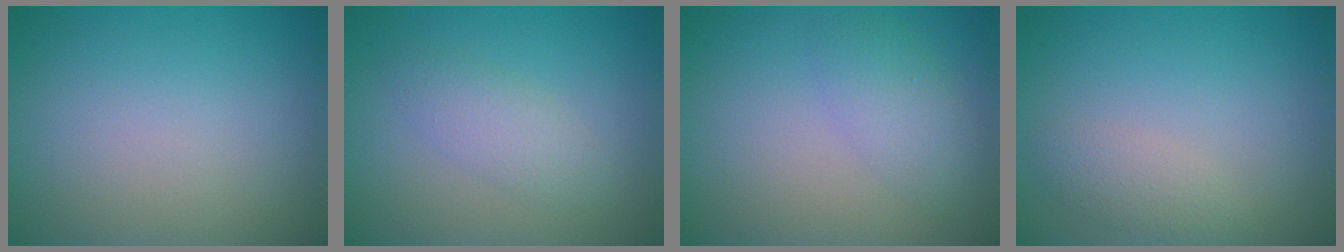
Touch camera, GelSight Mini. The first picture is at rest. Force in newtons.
{"total": 2.3, "press": 2.3, "slide": 0.1}
{"total": 2.7, "press": 2.7, "slide": 0.1}
{"total": 1.7, "press": 1.7, "slide": 0.0}